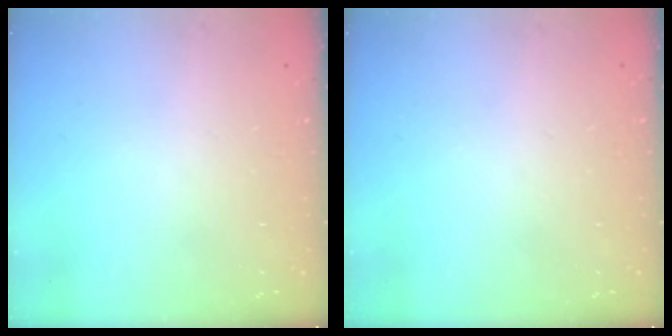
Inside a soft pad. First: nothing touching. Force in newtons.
{"total": 0.0}